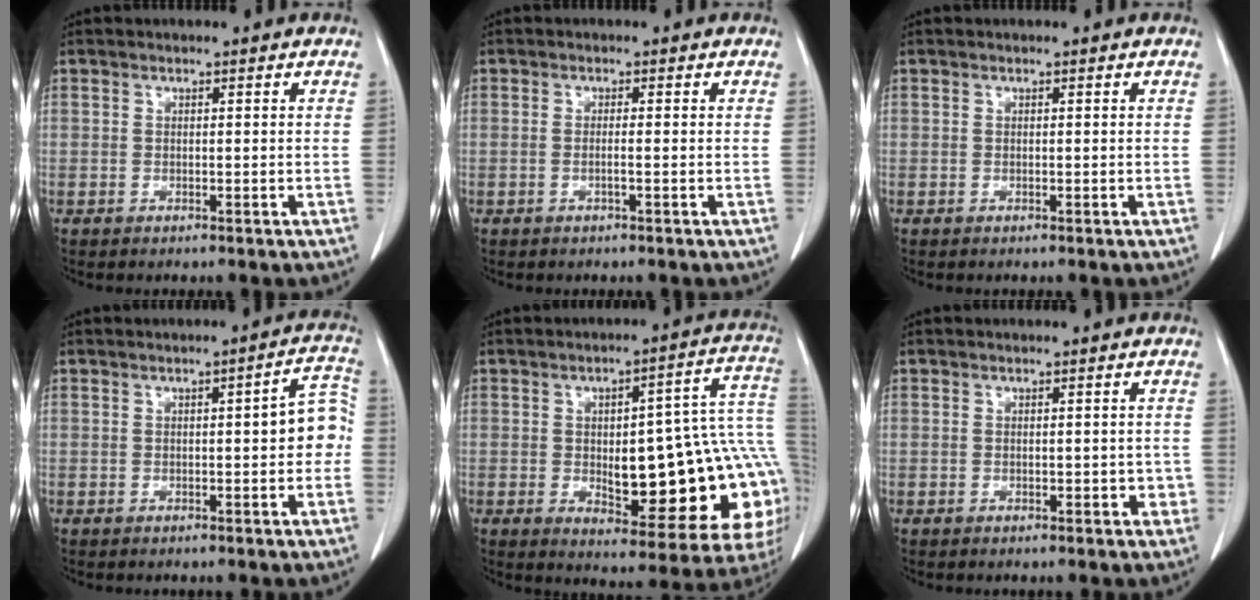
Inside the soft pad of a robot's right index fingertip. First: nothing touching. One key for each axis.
{"total": 1.0, "fx": -0.3, "fy": -0.1, "fz": 0.9, "tx": -0.016, "ty": 0.001, "tz": -0.006}
{"total": 0.0}
{"total": 5.6, "fx": -0.3, "fy": 1.3, "fz": 5.4, "tx": -0.061, "ty": 0.024, "tz": -0.008}
{"total": 22.3, "fx": -1.6, "fy": 6.3, "fz": 21.4, "tx": -0.195, "ty": 0.031, "tz": -0.001}
{"total": 2.0, "fx": -0.4, "fy": 1.5, "fz": 1.3, "tx": -0.008, "ty": 0.014, "tz": -0.002}